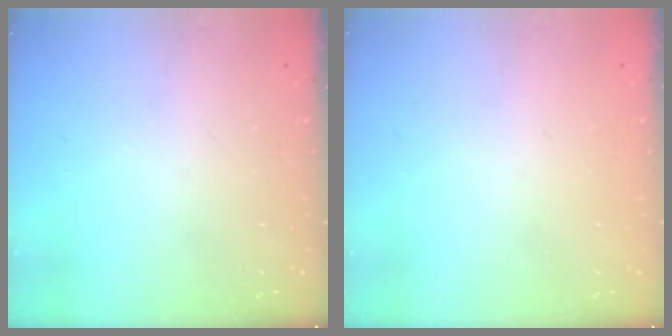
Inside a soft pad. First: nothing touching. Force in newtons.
{"total": 1.8, "press": 1.8, "slide": 0.1}